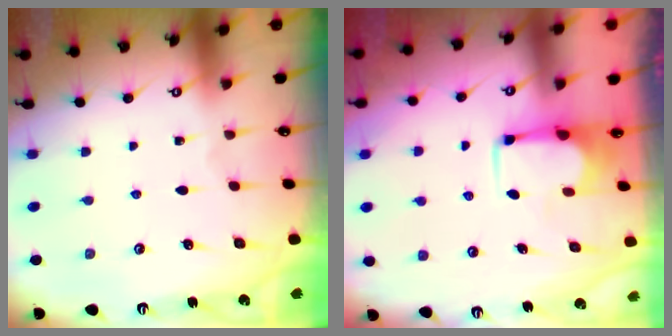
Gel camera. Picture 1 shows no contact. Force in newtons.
{"total": 1.7, "press": 1.6, "slide": 0.5}